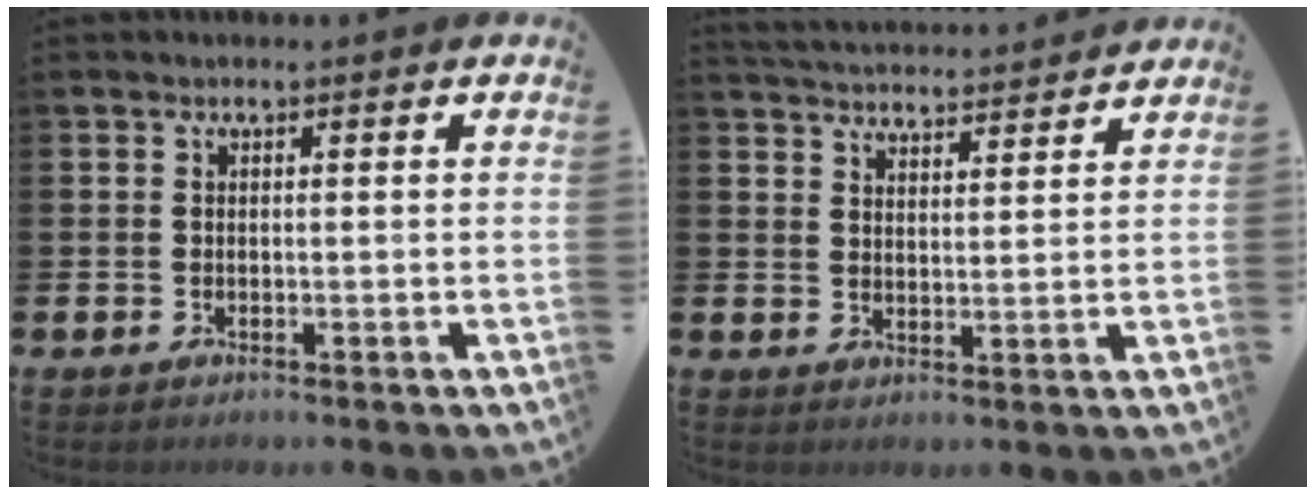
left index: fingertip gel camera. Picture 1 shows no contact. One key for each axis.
{"total": 4.5, "fx": 4.5, "fy": 0.2, "fz": -0.1, "tx": -0.014, "ty": -0.031, "tz": 0.080}